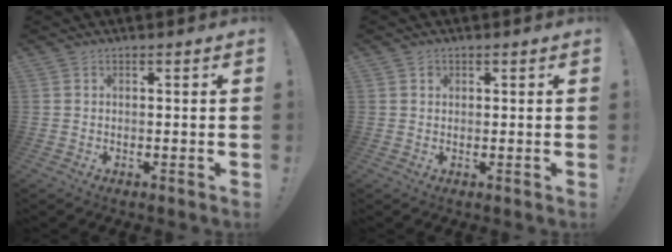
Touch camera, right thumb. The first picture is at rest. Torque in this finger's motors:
{"motor_torque": [-0.05, -0.06, 0.05, -0.01, 0.00]}